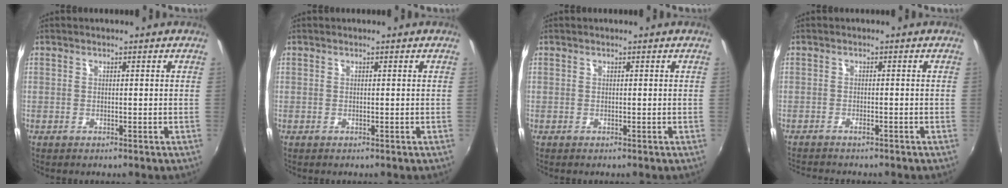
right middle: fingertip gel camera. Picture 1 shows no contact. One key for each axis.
{"total": 0.0}
{"total": 0.0}
{"total": 3.1, "fx": -2.7, "fy": 0.5, "fz": 1.2, "tx": -0.034, "ty": -0.009, "tz": -0.047}